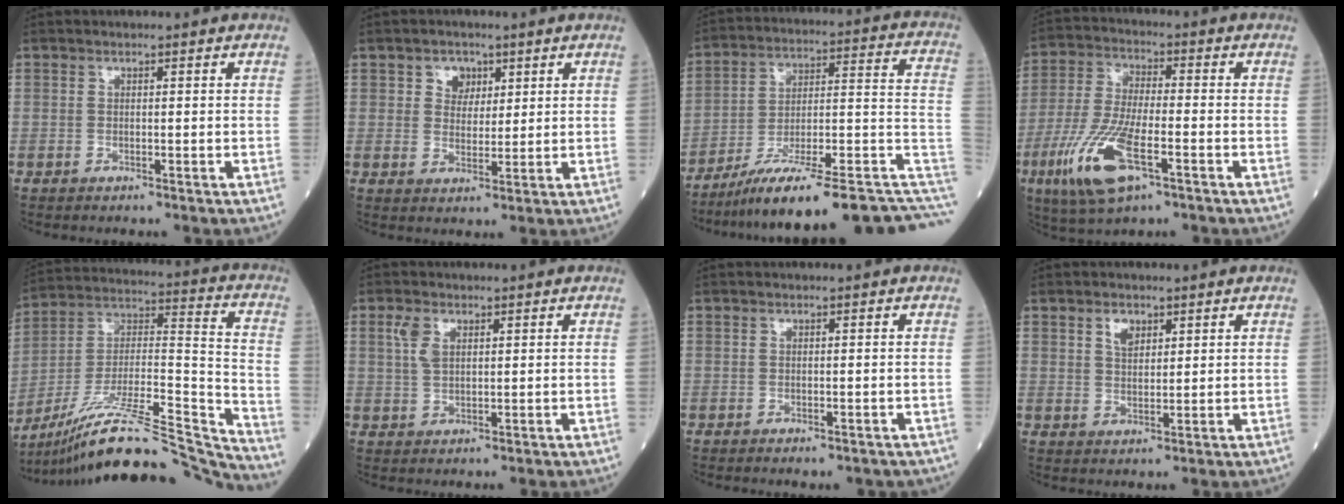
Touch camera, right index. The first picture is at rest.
{"total": 3.7, "force": [1.8, 2.9, 1.5], "torque": [-0.019, 0.006, 0.030]}
{"total": 24.0, "force": [-17.0, 3.0, 16.8], "torque": [-0.160, 0.037, -0.253]}
{"total": 12.5, "force": [-5.5, 3.3, 10.8], "torque": [-0.231, -0.022, -0.100]}
{"total": 24.6, "force": [-22.1, 0.3, 10.7], "torque": [-0.170, 0.013, -0.366]}
{"total": 3.4, "force": [1.5, 1.8, 2.4], "torque": [-0.057, 0.008, 0.034]}
{"total": 2.6, "force": [-2.0, 1.0, 1.3], "torque": [-0.012, -0.004, -0.021]}
{"total": 2.9, "force": [1.6, 1.6, 1.8], "torque": [-0.033, 0.003, 0.033]}